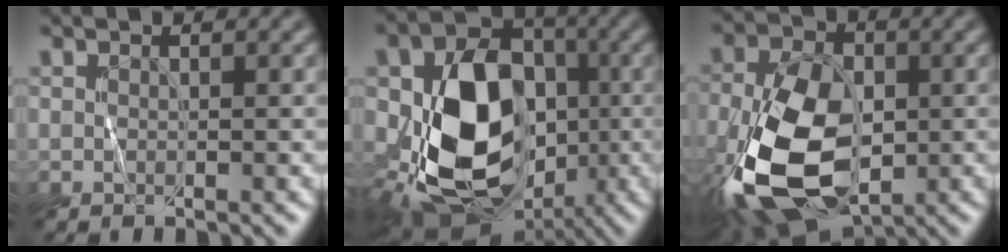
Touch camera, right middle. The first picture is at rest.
{"total": 13.7, "force": [-3.0, 9.8, 9.0], "torque": [-0.145, -0.014, -0.047]}
{"total": 13.6, "force": [-4.0, 7.8, 10.5], "torque": [-0.232, -0.023, -0.074]}